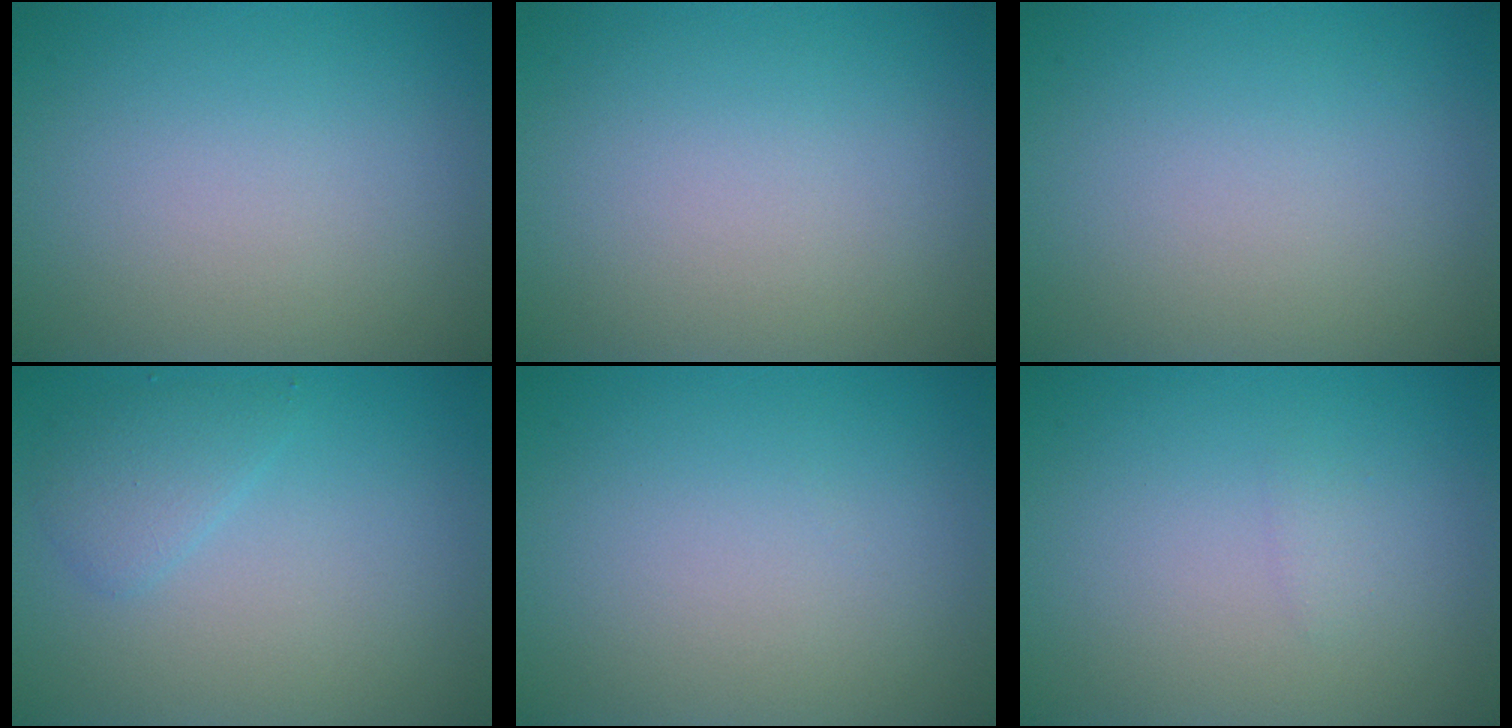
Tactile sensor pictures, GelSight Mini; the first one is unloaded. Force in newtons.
{"total": 0.0}
{"total": 0.0}
{"total": 1.8, "press": 1.8, "slide": 0.1}
{"total": 0.0}
{"total": 0.5, "press": 0.5, "slide": 0.0}